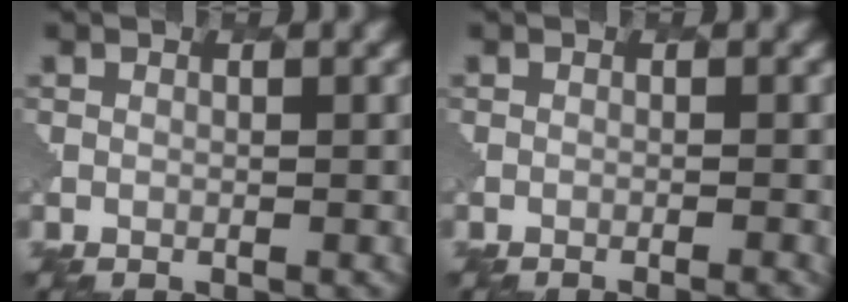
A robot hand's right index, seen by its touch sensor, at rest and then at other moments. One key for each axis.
{"total": 1.7, "fx": -0.9, "fy": 0.6, "fz": 1.3, "tx": -0.002, "ty": 0.009, "tz": -0.013}